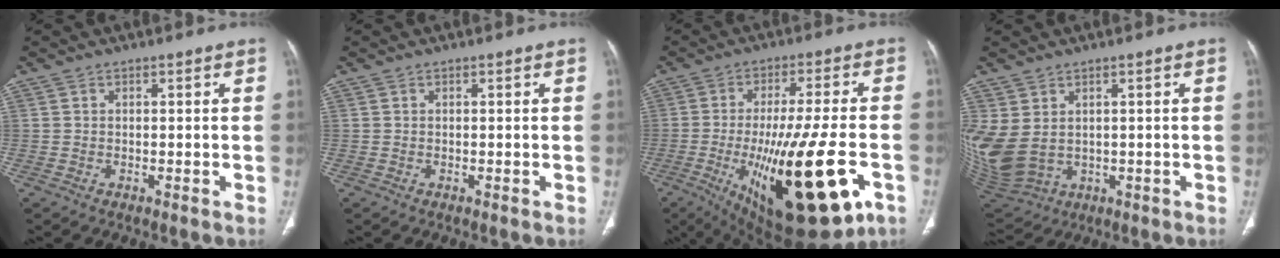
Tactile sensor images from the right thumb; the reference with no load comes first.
{"total": 0.0}
{"total": 26.4, "force": [-8.1, 8.1, 23.8], "torque": [-0.365, -0.010, -0.103]}
{"total": 12.1, "force": [1.5, 8.8, 8.1], "torque": [-0.203, -0.008, 0.060]}